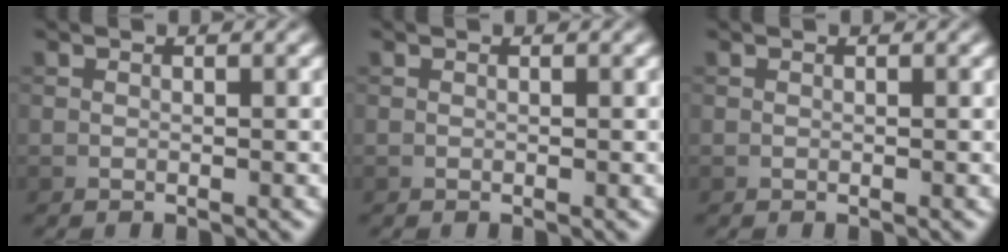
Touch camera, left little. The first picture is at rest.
{"total": 0.0}
{"total": 0.0}